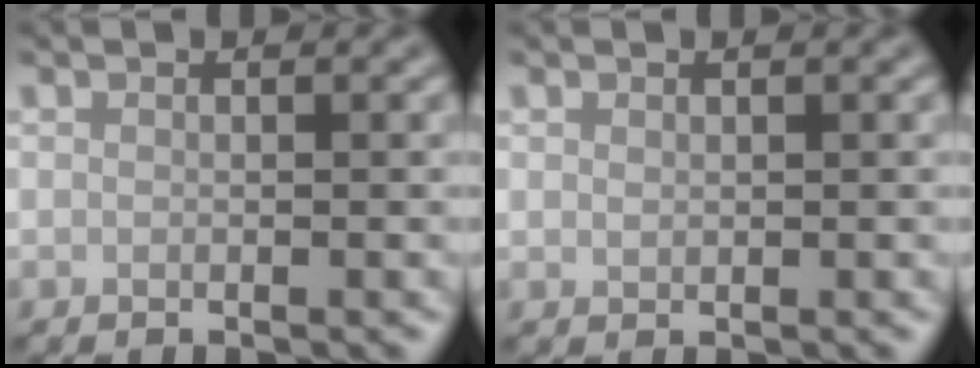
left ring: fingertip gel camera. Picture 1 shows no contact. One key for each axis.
{"total": 0.5, "fx": 0.1, "fy": 0.4, "fz": 0.3, "tx": -0.003, "ty": -0.001, "tz": 0.003}